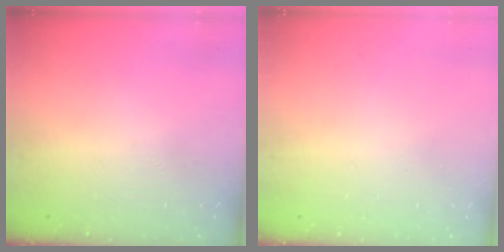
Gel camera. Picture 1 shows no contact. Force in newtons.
{"total": 2.6, "press": 2.6, "slide": 0.2}